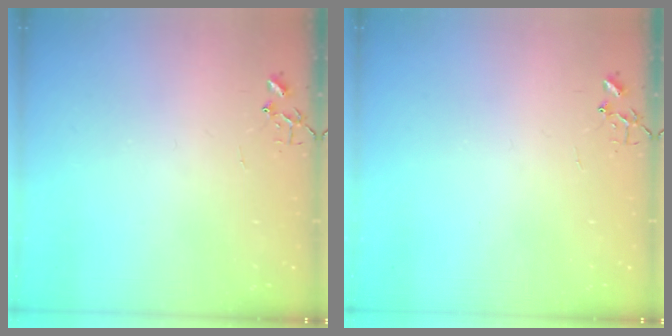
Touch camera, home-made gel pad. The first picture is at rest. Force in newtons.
{"total": 0.0}